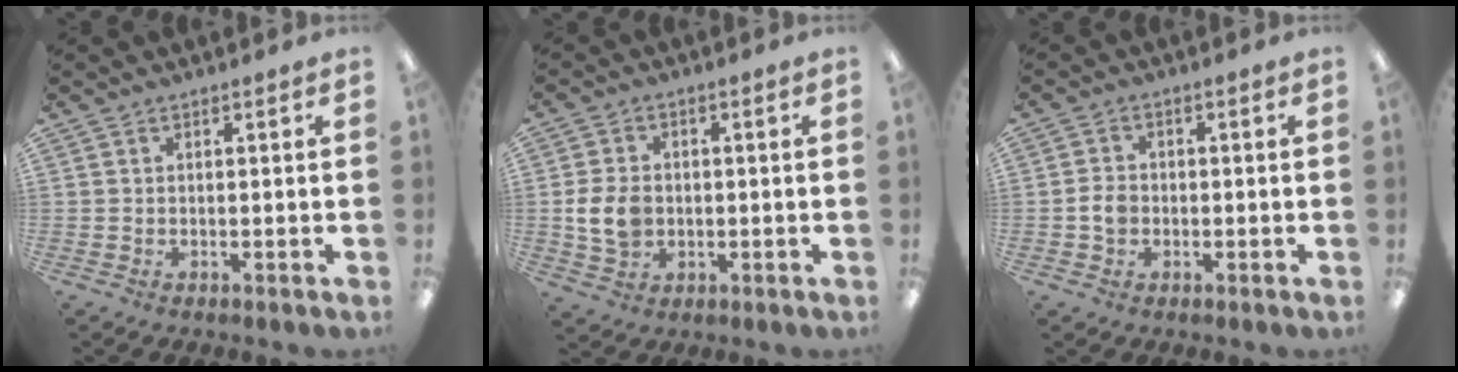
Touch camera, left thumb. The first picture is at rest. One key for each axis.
{"total": 7.9, "fx": -0.5, "fy": 6.1, "fz": 5.1, "tx": -0.109, "ty": 0.005, "tz": -0.009}
{"total": 3.7, "fx": -0.6, "fy": 2.9, "fz": 2.2, "tx": -0.040, "ty": 0.008, "tz": -0.012}